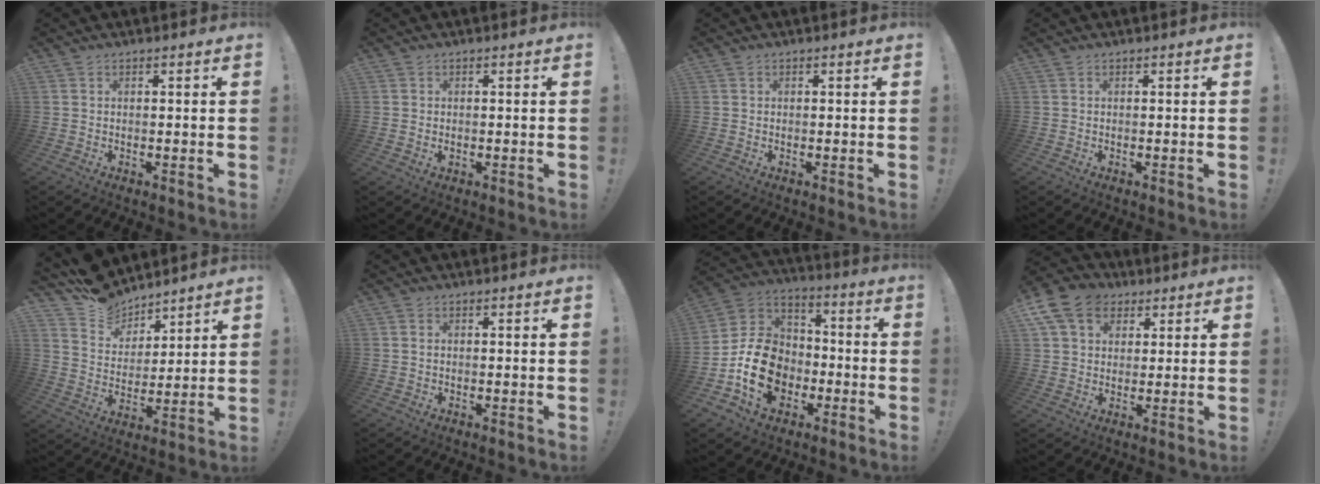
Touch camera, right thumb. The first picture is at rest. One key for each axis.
{"total": 0.6, "fx": 0.1, "fy": 0.6, "fz": 0.2, "tx": 0.001, "ty": 0.001, "tz": 0.000}
{"total": 0.0}
{"total": 0.0}
{"total": 11.5, "fx": 9.7, "fy": 5.8, "fz": 1.8, "tx": -0.041, "ty": -0.086, "tz": 0.184}
{"total": 0.6, "fx": 0.2, "fy": 0.5, "fz": 0.4, "tx": -0.003, "ty": 0.000, "tz": 0.002}
{"total": 18.1, "fx": -5.7, "fy": 14.0, "fz": 10.0, "tx": -0.173, "ty": 0.037, "tz": -0.088}
{"total": 13.0, "fx": 5.6, "fy": 10.0, "fz": 6.1, "tx": -0.108, "ty": -0.016, "tz": 0.113}